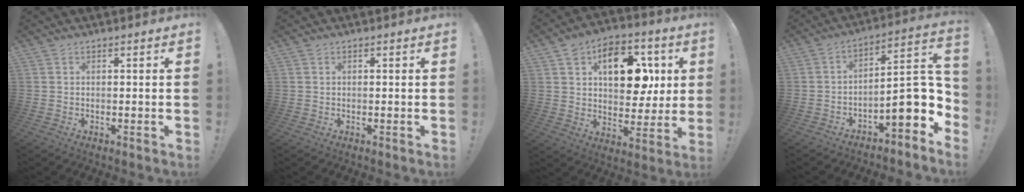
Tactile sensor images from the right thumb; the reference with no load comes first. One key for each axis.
{"total": 0.0}
{"total": 16.4, "fx": 5.8, "fy": 10.8, "fz": 10.9, "tx": -0.136, "ty": -0.015, "tz": 0.100}
{"total": 15.2, "fx": -3.1, "fy": 5.7, "fz": 13.8, "tx": -0.180, "ty": 0.002, "tz": -0.045}